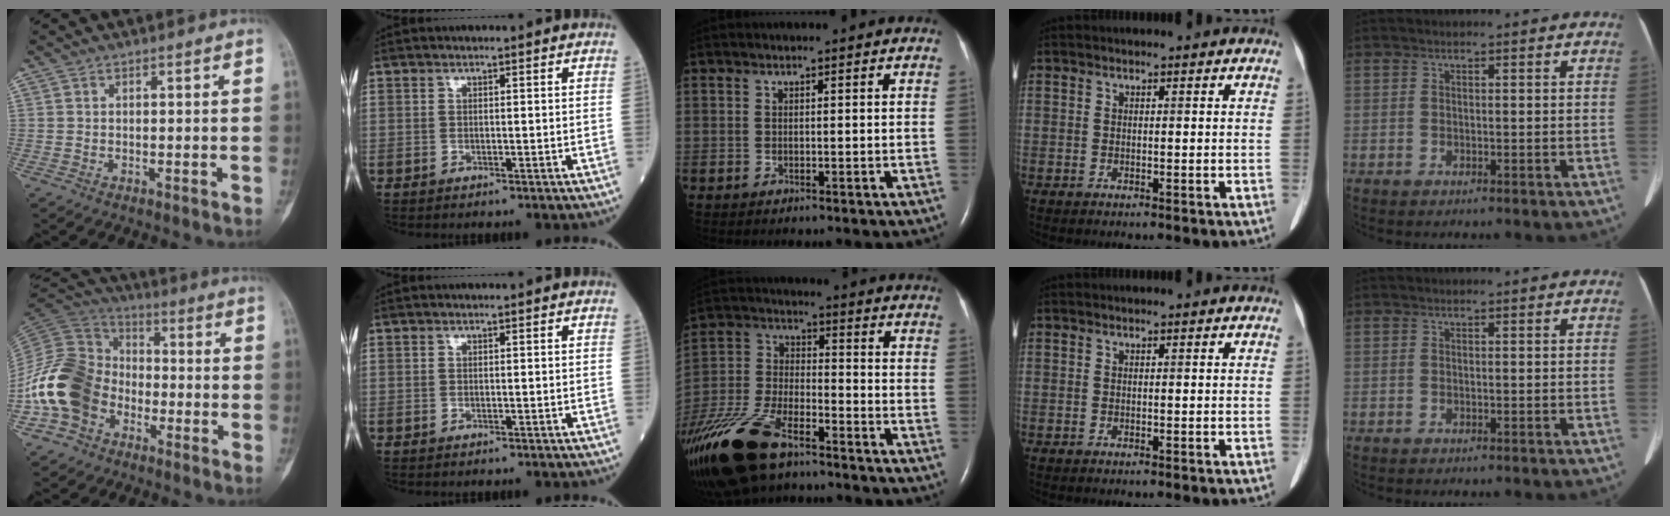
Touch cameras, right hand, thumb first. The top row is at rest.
{"thumb": {"total": 16.8, "force": [-5.6, 12.9, 9.0], "torque": [-0.169, 0.060, -0.116]}, "middle": {"total": 21.7, "force": [-14.9, 8.5, 13.3], "torque": [-0.355, -0.034, -0.279]}}